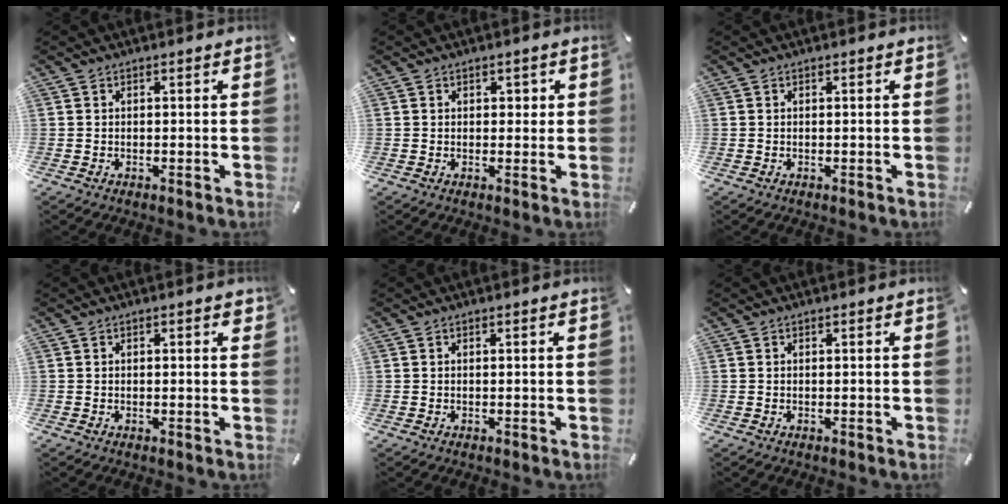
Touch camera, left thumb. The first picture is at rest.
{"total": 1.3, "force": [0.4, 1.1, 0.6], "torque": [0.004, 0.000, 0.002]}
{"total": 0.0}
{"total": 1.0, "force": [0.4, 0.3, 0.9], "torque": [-0.009, 0.000, 0.003]}
{"total": 0.0}
{"total": 0.0}